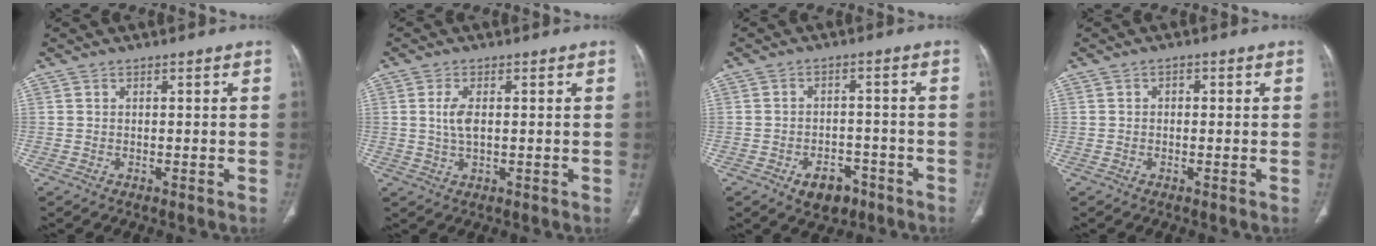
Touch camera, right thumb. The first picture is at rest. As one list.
[{"total": 3.9, "force": [0.4, 1.7, 3.4], "torque": [-0.077, 0.000, 0.011]}, {"total": 6.5, "force": [-3.7, 4.2, 3.3], "torque": [-0.032, 0.026, -0.050]}, {"total": 1.1, "force": [0.0, 0.9, 0.7], "torque": [-0.003, 0.004, -0.005]}]